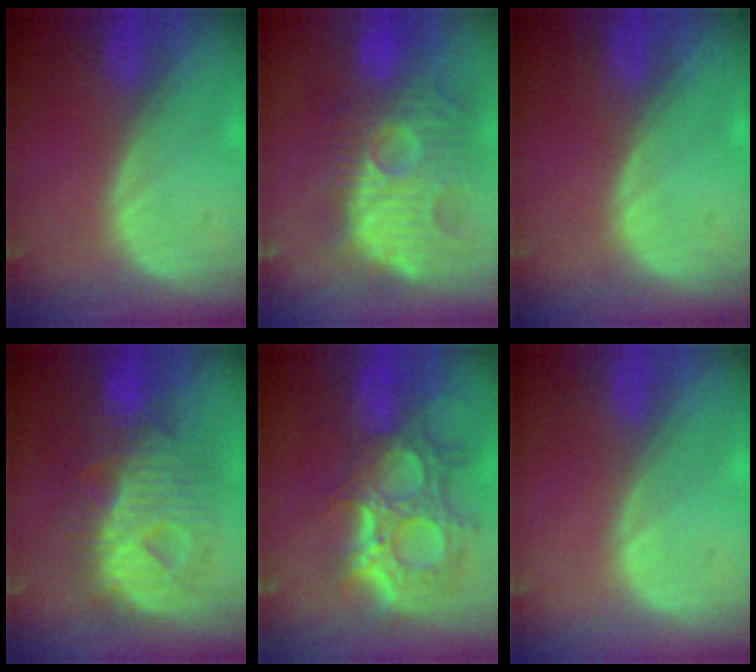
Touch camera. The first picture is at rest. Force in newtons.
{"total": 13.1, "press": 12.3, "slide": 4.4}
{"total": 0.0}
{"total": 10.8, "press": 10.7, "slide": 0.9}
{"total": 11.9, "press": 10.7, "slide": 5.3}
{"total": 0.0}